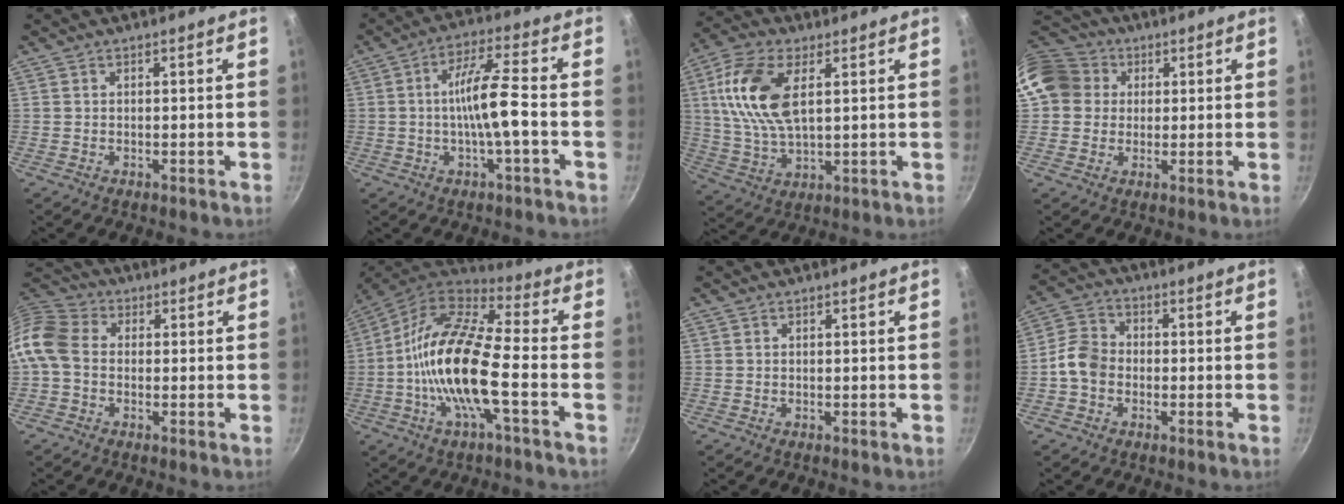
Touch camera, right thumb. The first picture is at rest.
{"total": 9.2, "force": [-1.6, 1.3, 9.0], "torque": [-0.163, 0.030, -0.033]}
{"total": 14.0, "force": [3.8, 7.1, 11.5], "torque": [-0.226, -0.004, 0.074]}
{"total": 12.9, "force": [3.5, 11.3, 5.3], "torque": [-0.086, 0.023, 0.055]}
{"total": 9.5, "force": [-0.9, 7.3, 6.0], "torque": [-0.113, 0.024, -0.040]}
{"total": 18.5, "force": [-3.6, 5.8, 17.2], "torque": [-0.328, 0.040, -0.090]}
{"total": 0.0}
{"total": 6.7, "force": [-1.6, 5.3, 3.7], "torque": [-0.052, 0.023, -0.047]}